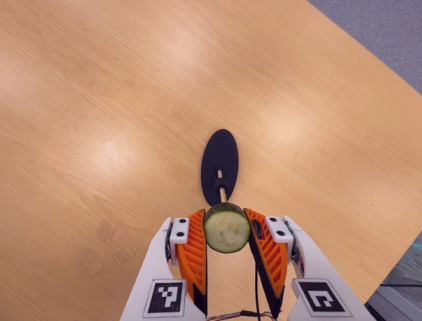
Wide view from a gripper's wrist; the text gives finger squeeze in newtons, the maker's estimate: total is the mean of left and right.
{"total": 11.2, "left": 10.7, "right": 11.7}